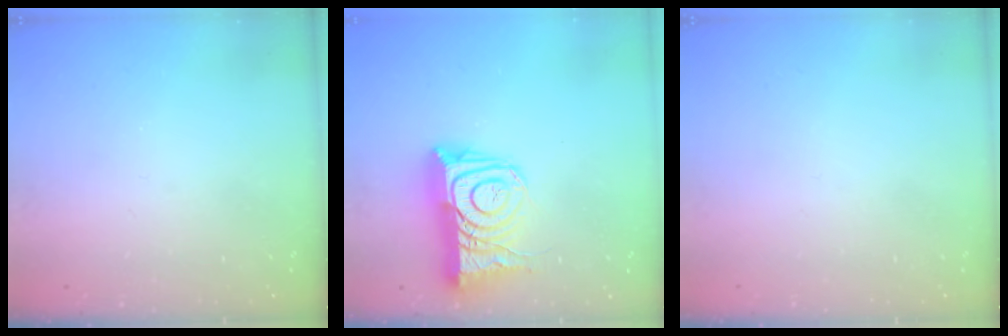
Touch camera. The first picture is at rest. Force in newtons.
{"total": 16.4, "press": 16.3, "slide": 1.5}
{"total": 1.5, "press": 1.5, "slide": 0.1}